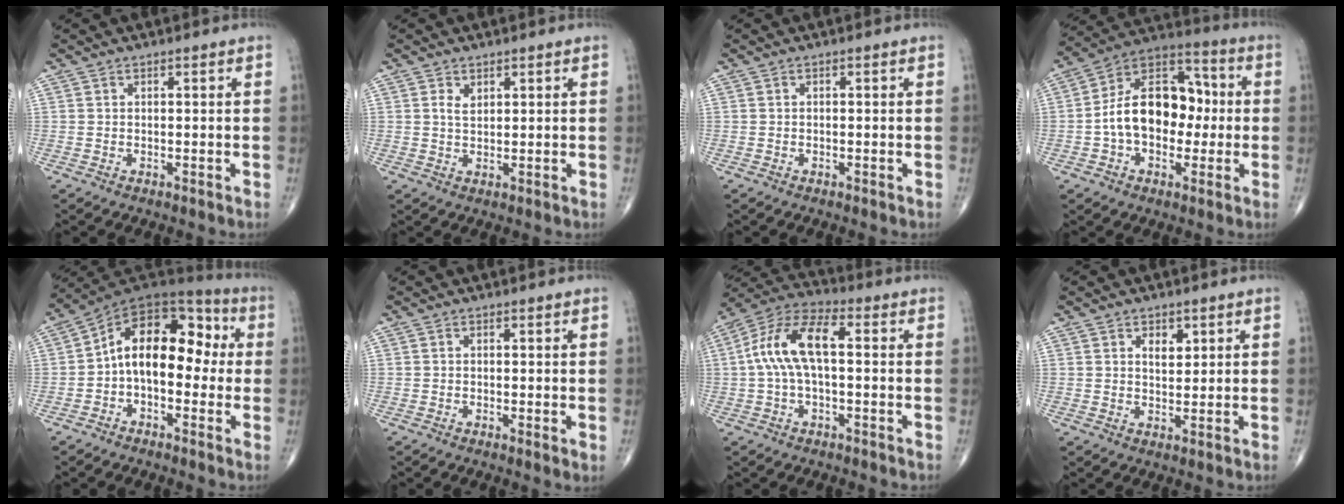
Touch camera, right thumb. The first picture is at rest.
{"total": 2.1, "force": [1.1, 1.2, 1.2], "torque": [-0.016, -0.008, 0.023]}
{"total": 0.0}
{"total": 16.8, "force": [-0.7, 11.2, 12.5], "torque": [-0.177, 0.047, -0.020]}
{"total": 15.9, "force": [-0.1, 9.7, 12.6], "torque": [-0.159, 0.054, -0.016]}
{"total": 1.4, "force": [-0.2, 0.3, 1.3], "torque": [-0.028, -0.007, -0.006]}
{"total": 12.1, "force": [0.7, 5.6, 10.8], "torque": [-0.221, 0.041, 0.004]}
{"total": 3.3, "force": [1.6, 2.0, 2.1], "torque": [-0.018, -0.010, 0.026]}